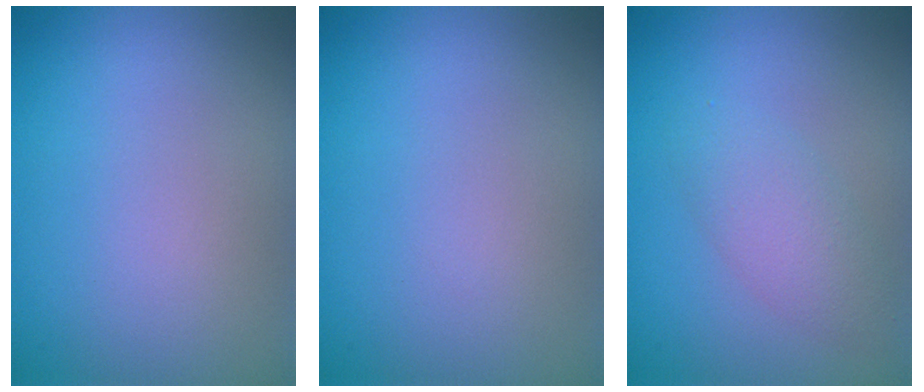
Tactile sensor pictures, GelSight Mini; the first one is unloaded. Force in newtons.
{"total": 0.0}
{"total": 2.7, "press": 2.7, "slide": 0.1}